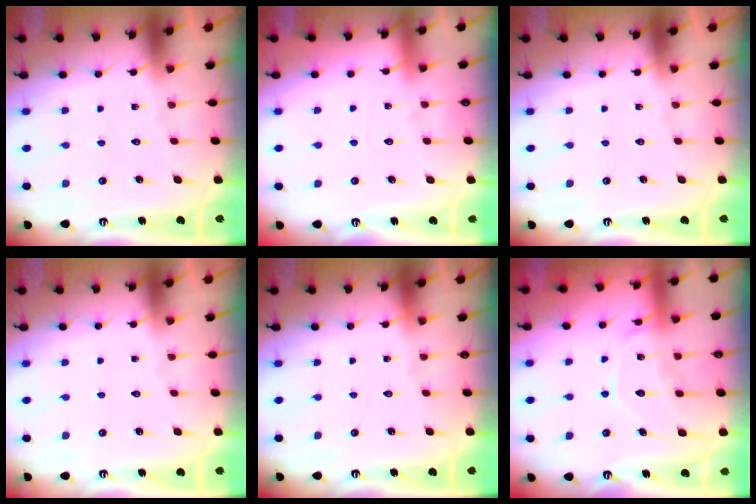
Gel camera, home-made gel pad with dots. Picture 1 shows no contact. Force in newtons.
{"total": 2.9, "press": 2.9, "slide": 0.3}
{"total": 0.0}
{"total": 0.0}
{"total": 0.0}
{"total": 13.1, "press": 13.0, "slide": 1.2}